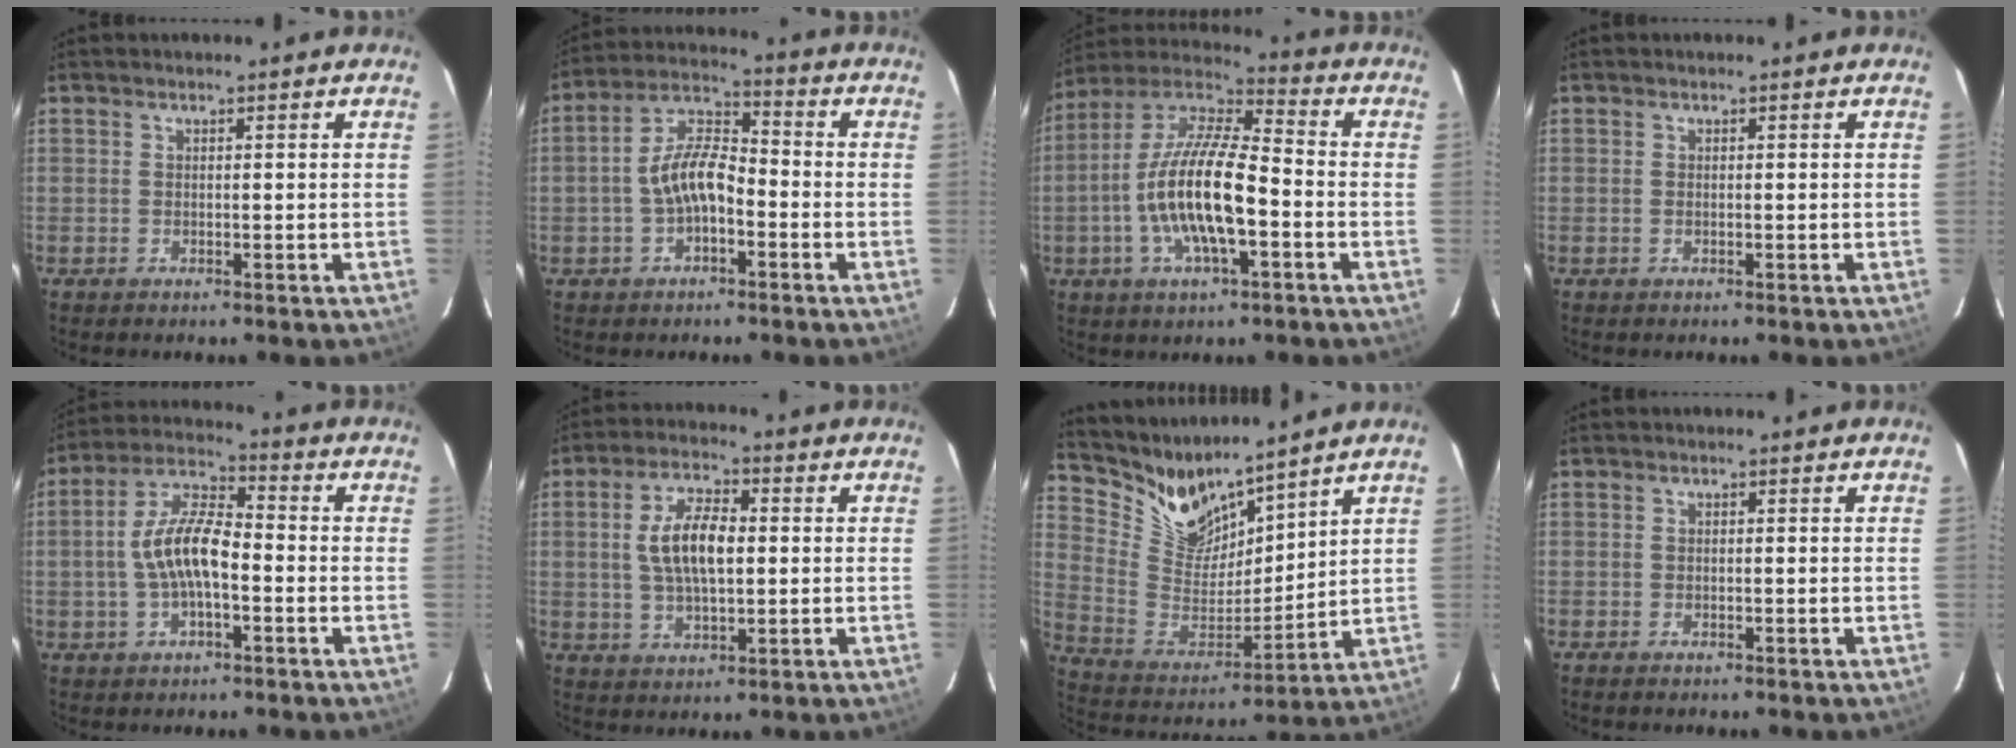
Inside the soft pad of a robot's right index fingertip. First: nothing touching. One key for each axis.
{"total": 8.6, "fx": -2.5, "fy": 4.2, "fz": 7.1, "tx": -0.143, "ty": 0.024, "tz": -0.044}
{"total": 16.6, "fx": -4.2, "fy": 5.0, "fz": 15.3, "tx": -0.300, "ty": -0.003, "tz": -0.083}
{"total": 0.0}
{"total": 10.2, "fx": -2.0, "fy": 4.0, "fz": 9.2, "tx": -0.189, "ty": 0.016, "tz": -0.038}
{"total": 9.3, "fx": 0.7, "fy": 4.2, "fz": 8.2, "tx": -0.159, "ty": 0.011, "tz": 0.016}
{"total": 11.9, "fx": 10.5, "fy": 4.0, "fz": 3.8, "tx": -0.094, "ty": -0.018, "tz": 0.217}
{"total": 0.7, "fx": -0.6, "fy": 0.2, "fz": 0.2, "tx": -0.007, "ty": -0.002, "tz": -0.013}